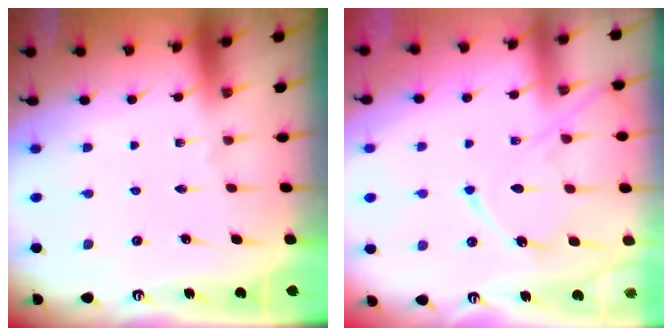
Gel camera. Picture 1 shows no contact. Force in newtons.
{"total": 11.9, "press": 11.9, "slide": 1.0}